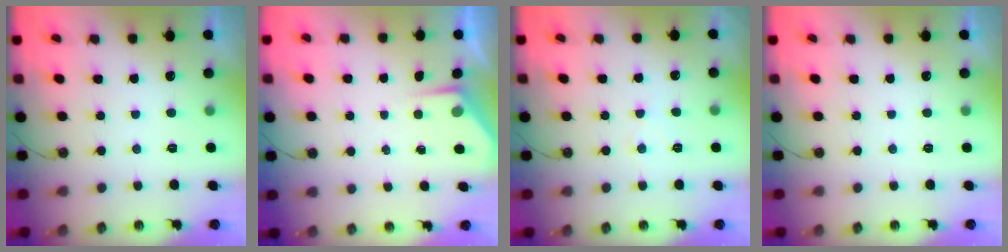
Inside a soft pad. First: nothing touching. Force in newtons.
{"total": 2.5, "press": 2.5, "slide": 0.4}
{"total": 5.8, "press": 5.8, "slide": 0.6}
{"total": 0.0}